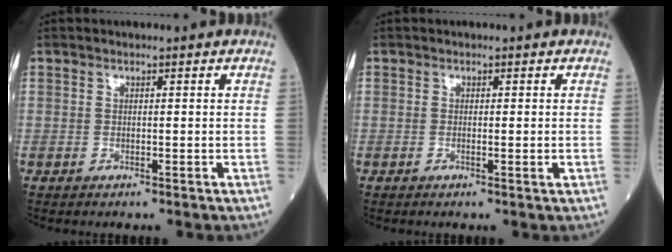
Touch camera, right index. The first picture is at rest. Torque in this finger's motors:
{"motor_torque": [-0.21, -0.14, -0.06, 0.01]}